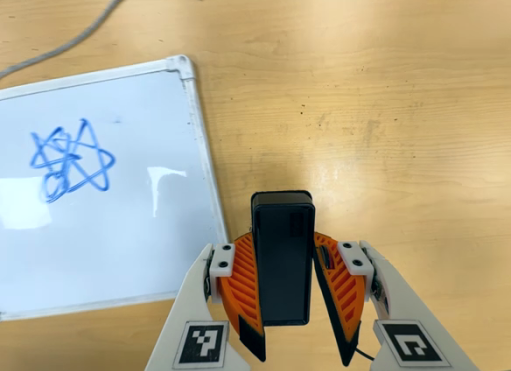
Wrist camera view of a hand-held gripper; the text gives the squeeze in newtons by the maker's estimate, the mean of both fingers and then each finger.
{"total": 6.0, "left": 5.8, "right": 6.3}